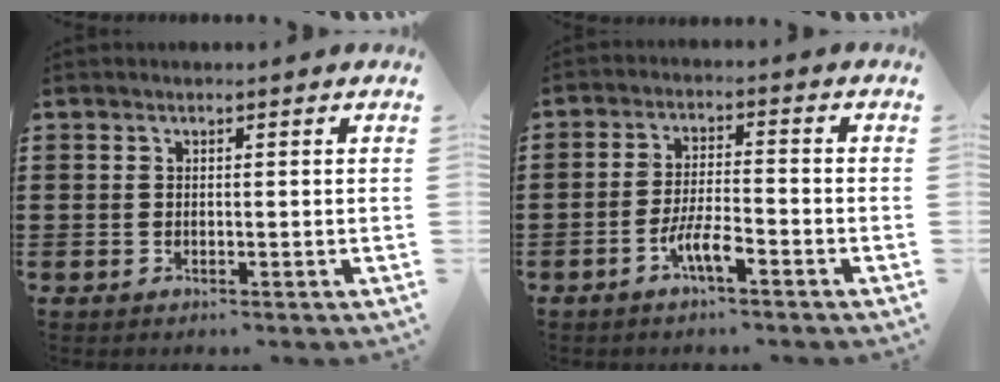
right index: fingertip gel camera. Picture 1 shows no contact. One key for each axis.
{"total": 5.3, "fx": -3.1, "fy": 1.0, "fz": 4.2, "tx": -0.097, "ty": -0.003, "tz": -0.063}